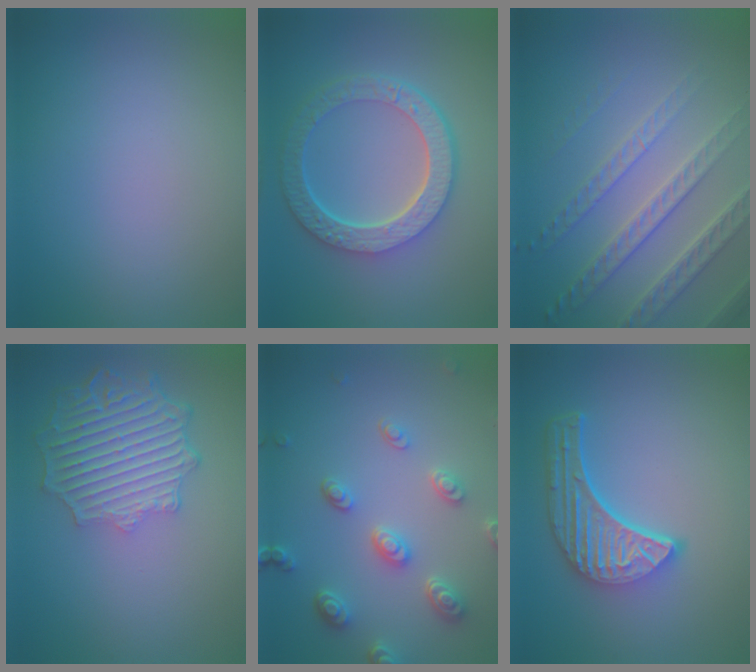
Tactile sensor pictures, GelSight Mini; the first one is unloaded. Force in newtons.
{"total": 6.7, "press": 5.1, "slide": 4.4}
{"total": 5.5, "press": 4.2, "slide": 3.5}
{"total": 6.5, "press": 4.9, "slide": 4.1}
{"total": 4.4, "press": 3.6, "slide": 2.6}
{"total": 5.7, "press": 4.2, "slide": 3.9}